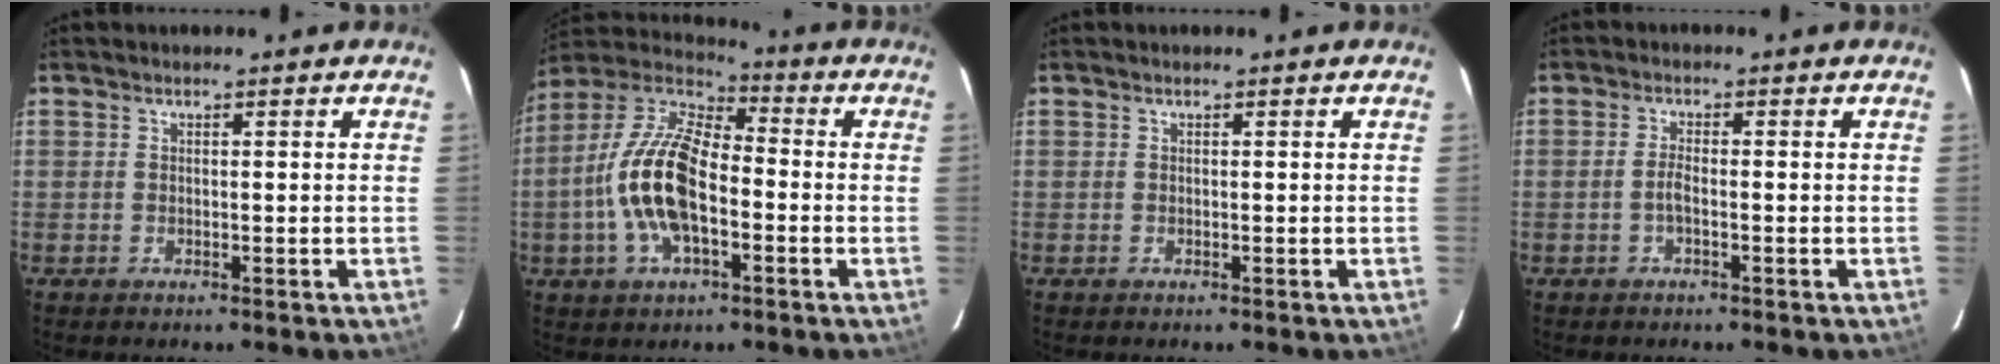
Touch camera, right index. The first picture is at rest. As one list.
[{"total": 16.4, "force": [-3.6, 7.7, 14.0], "torque": [-0.288, 0.006, -0.075]}, {"total": 0.0}, {"total": 2.0, "force": [-0.7, 0.4, 1.8], "torque": [-0.038, 0.003, -0.016]}]